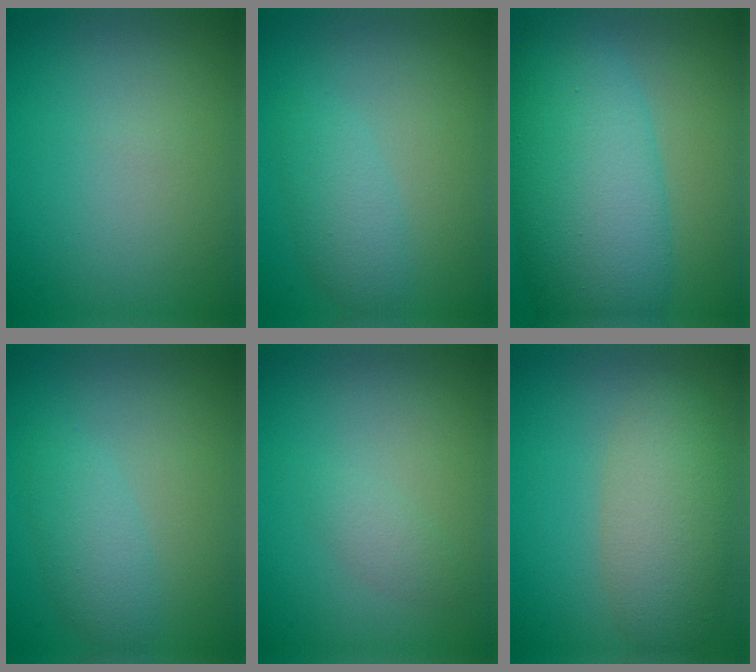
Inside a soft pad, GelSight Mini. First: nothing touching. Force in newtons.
{"total": 2.4, "press": 2.4, "slide": 0.1}
{"total": 10.4, "press": 10.4, "slide": 0.4}
{"total": 2.4, "press": 2.4, "slide": 0.1}
{"total": 1.1, "press": 1.1, "slide": 0.0}
{"total": 5.0, "press": 5.0, "slide": 0.3}